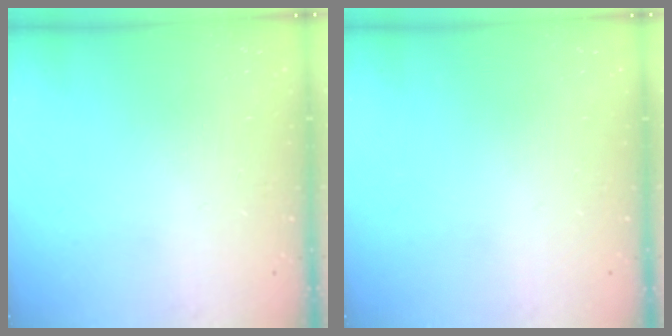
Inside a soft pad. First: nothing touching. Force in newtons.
{"total": 0.0}